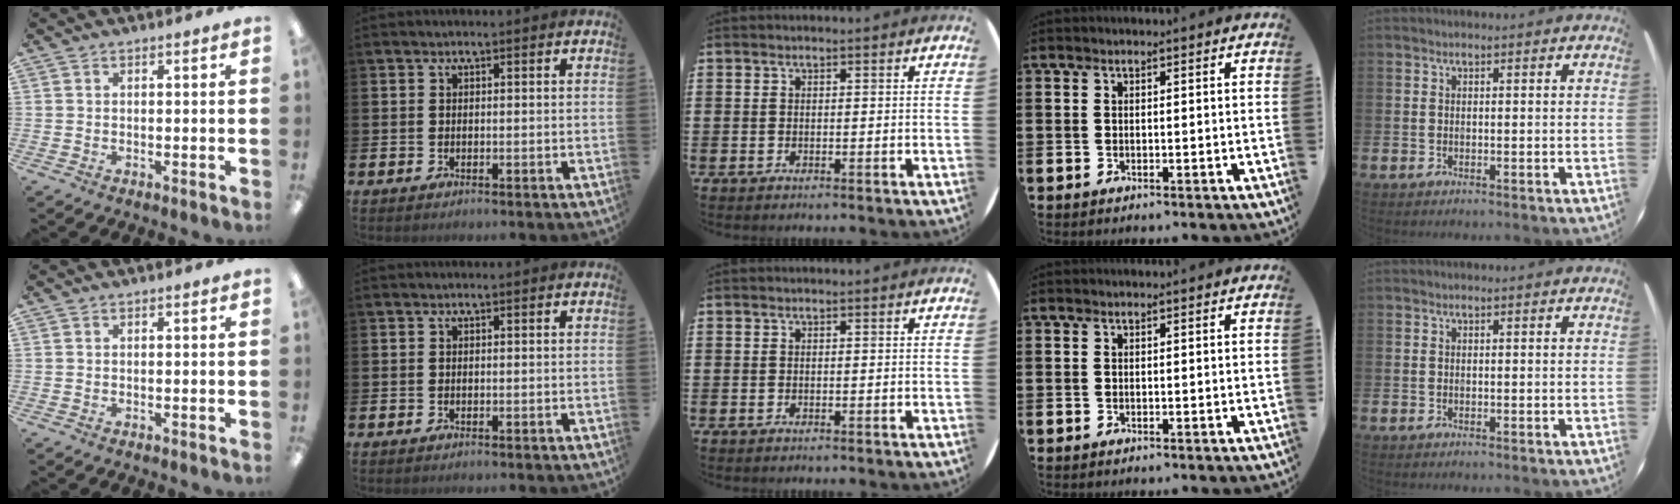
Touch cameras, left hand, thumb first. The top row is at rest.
{}